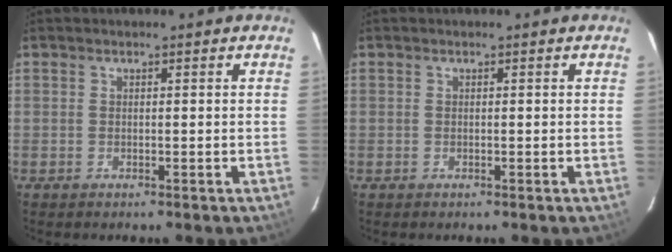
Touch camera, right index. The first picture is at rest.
{"total": 0.0}